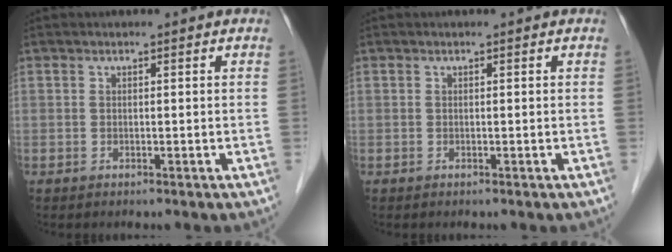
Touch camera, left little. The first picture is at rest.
{"total": 0.0}